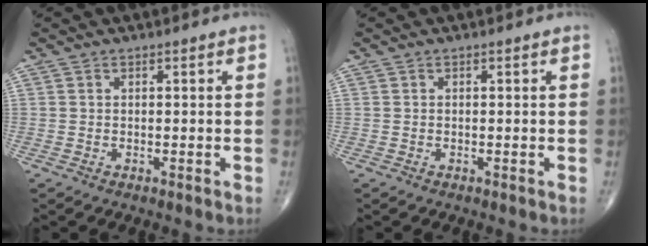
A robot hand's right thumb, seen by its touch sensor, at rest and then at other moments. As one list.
[{"total": 0.0}]